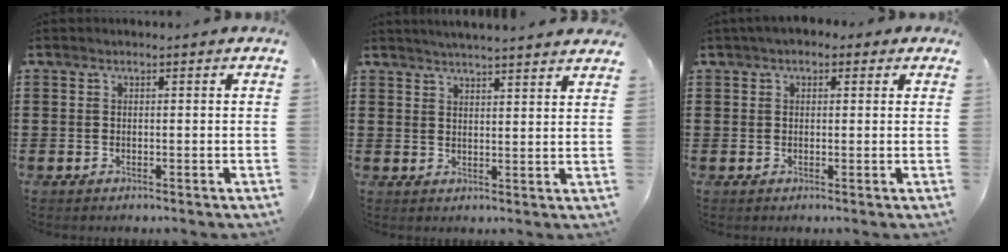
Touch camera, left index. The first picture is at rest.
{"total": 3.3, "force": [3.2, -0.7, 0.5], "torque": [-0.019, -0.013, 0.057]}
{"total": 1.9, "force": [0.8, 1.3, 1.1], "torque": [-0.026, 0.009, 0.013]}